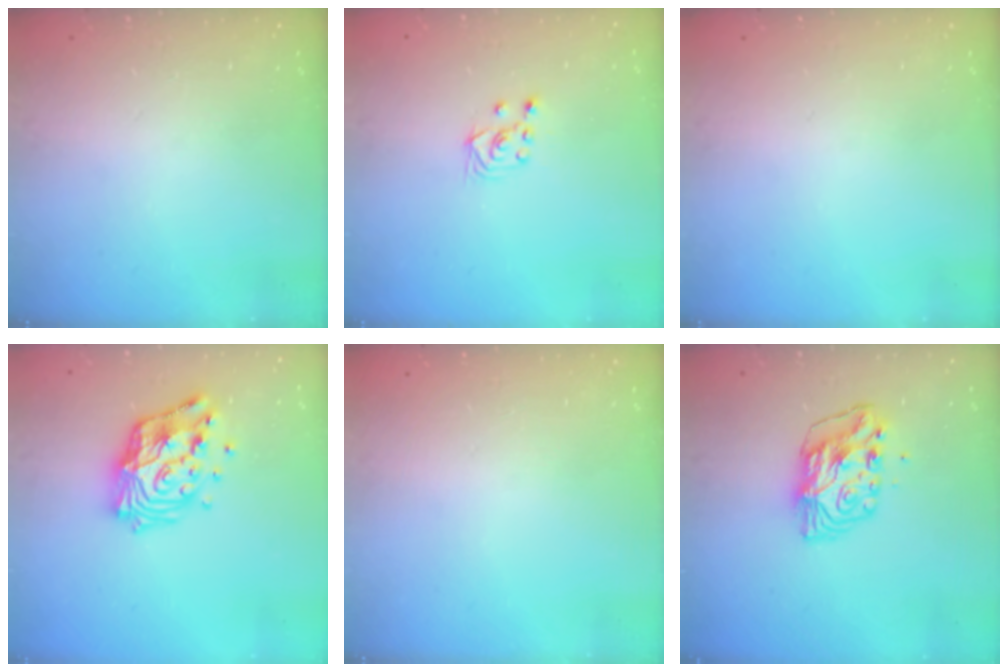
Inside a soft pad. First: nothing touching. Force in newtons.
{"total": 2.8, "press": 2.6, "slide": 1.1}
{"total": 0.0}
{"total": 15.7, "press": 15.7, "slide": 1.4}
{"total": 0.0}
{"total": 7.0, "press": 7.0, "slide": 0.6}